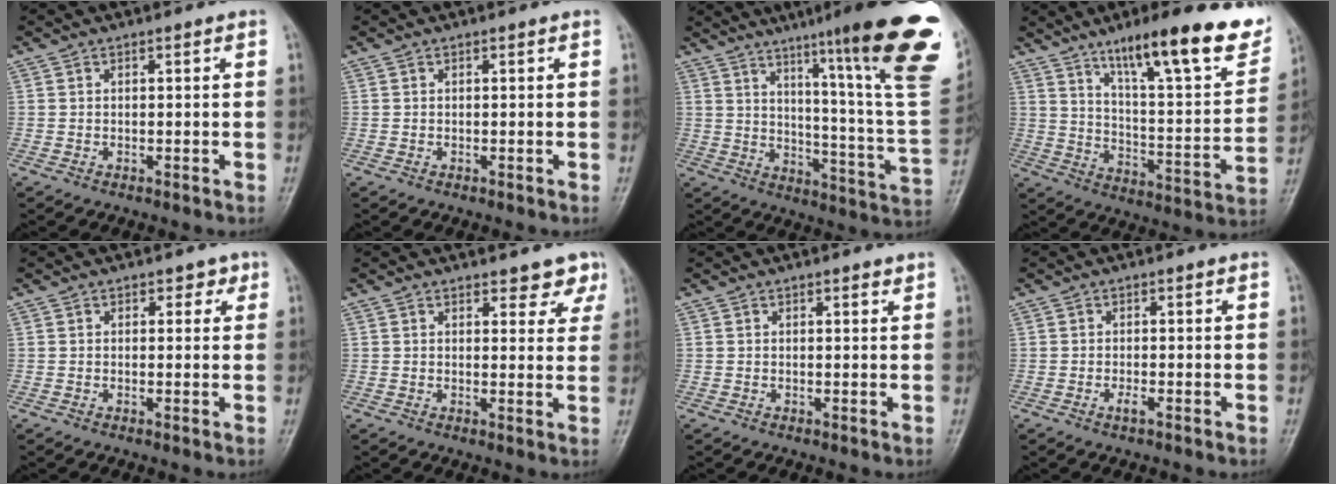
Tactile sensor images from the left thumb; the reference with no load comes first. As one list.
[{"total": 0.0}, {"total": 27.2, "force": [16.1, 2.0, 21.8], "torque": [-0.260, -0.085, 0.221]}, {"total": 23.0, "force": [14.5, 5.0, 17.2], "torque": [-0.222, -0.054, 0.225]}, {"total": 1.9, "force": [1.0, 1.5, 0.8], "torque": [0.011, -0.001, 0.005]}, {"total": 4.5, "force": [3.7, 2.1, 1.4], "torque": [0.015, -0.022, 0.036]}, {"total": 0.8, "force": [0.6, 0.4, 0.4], "torque": [-0.004, -0.004, 0.006]}, {"total": 1.4, "force": [-0.7, 0.4, 1.1], "torque": [-0.024, 0.000, -0.014]}]